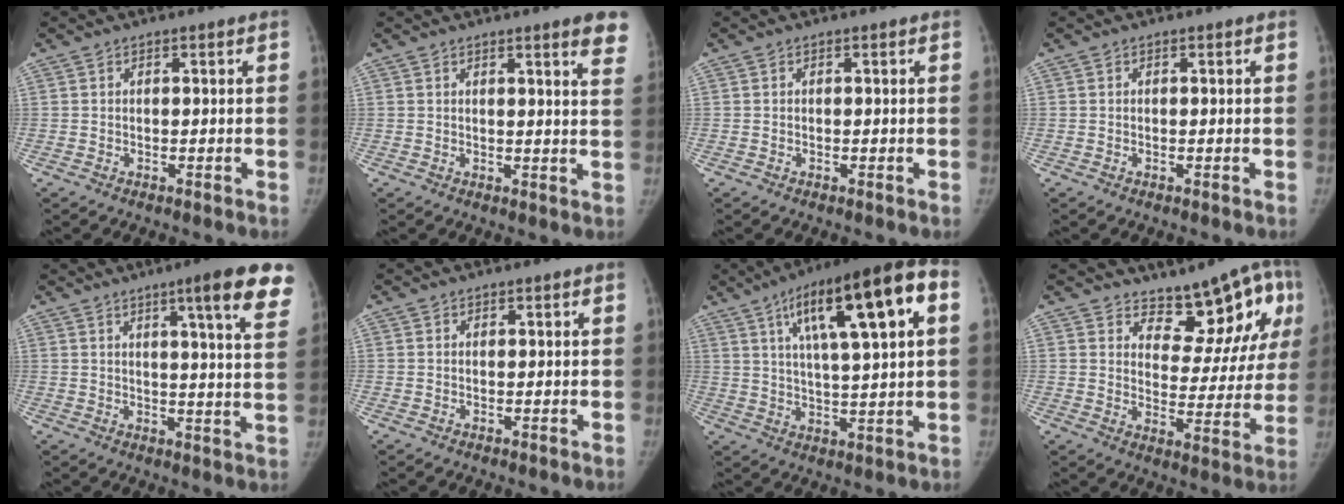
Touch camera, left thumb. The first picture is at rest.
{"total": 7.1, "force": [5.0, 0.6, 5.0], "torque": [-0.044, -0.020, 0.045]}
{"total": 0.0}
{"total": 0.0}
{"total": 13.6, "force": [8.3, 1.4, 10.7], "torque": [-0.121, -0.039, 0.094]}
{"total": 0.0}
{"total": 20.2, "force": [7.3, 4.9, 18.2], "torque": [-0.275, 0.012, 0.112]}
{"total": 12.4, "force": [8.2, 5.9, 7.3], "torque": [-0.040, -0.052, 0.115]}